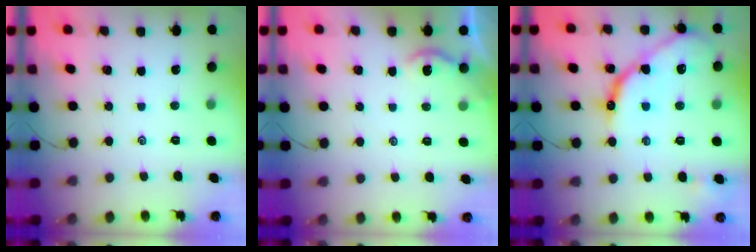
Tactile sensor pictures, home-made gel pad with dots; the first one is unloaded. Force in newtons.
{"total": 2.3, "press": 2.3, "slide": 0.2}
{"total": 13.8, "press": 13.7, "slide": 1.2}